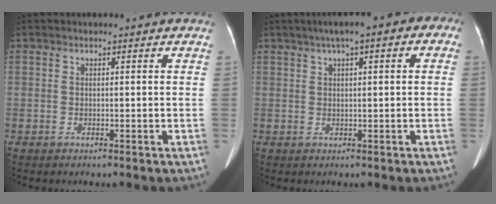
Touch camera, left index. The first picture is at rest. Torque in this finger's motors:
{"motor_torque": [0.47, -0.90, 0.04, -0.01]}